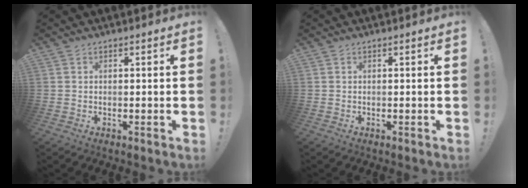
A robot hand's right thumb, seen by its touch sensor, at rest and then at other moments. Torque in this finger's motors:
{"motor_torque": [0.00, 0.00, 0.00, 0.00, 0.00]}